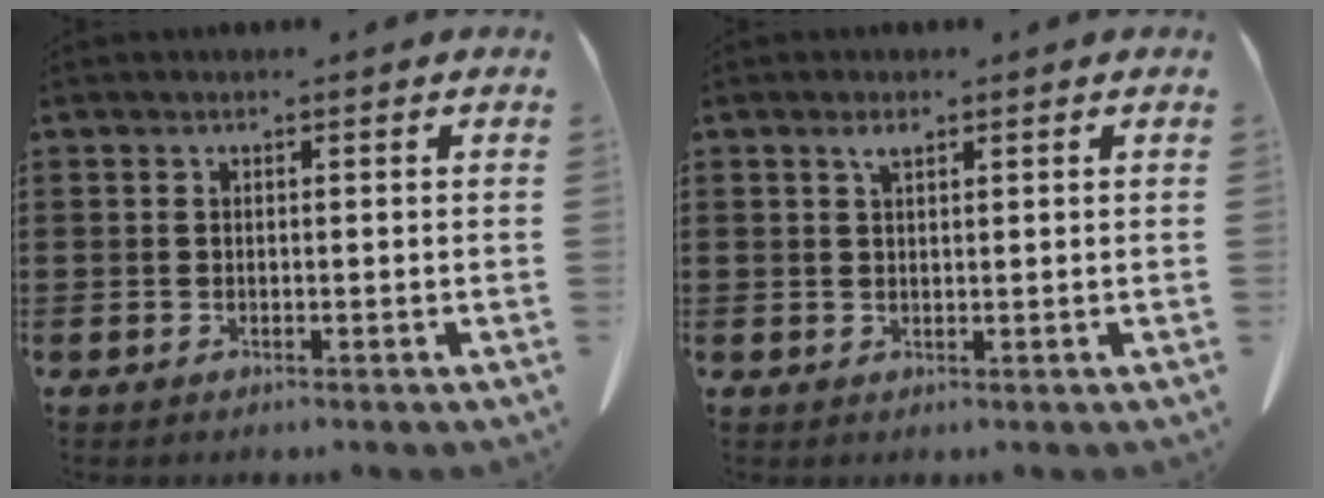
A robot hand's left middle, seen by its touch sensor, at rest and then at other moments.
{"total": 1.7, "force": [1.1, 0.6, 1.2], "torque": [-0.020, -0.003, 0.019]}